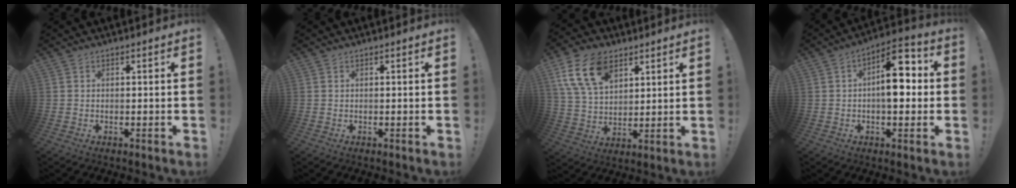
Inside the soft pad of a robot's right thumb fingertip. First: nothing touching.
{"total": 0.0}
{"total": 15.5, "force": [8.0, 9.5, 9.2], "torque": [-0.184, -0.025, 0.150]}
{"total": 13.2, "force": [0.7, 6.7, 11.3], "torque": [-0.153, 0.012, 0.012]}